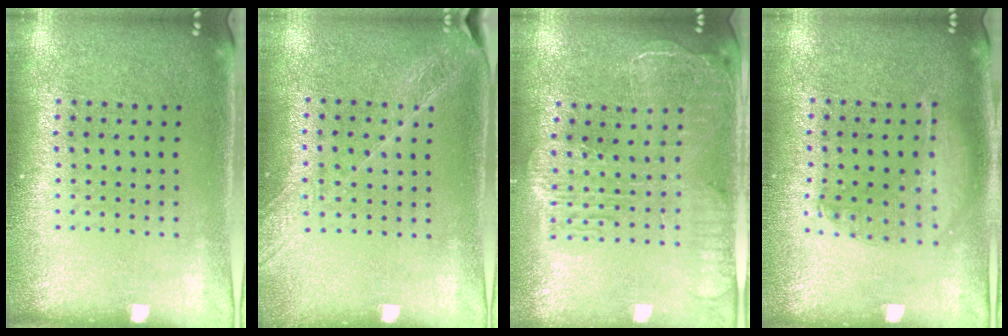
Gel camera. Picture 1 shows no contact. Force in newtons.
{"total": 1.6, "press": 1.5, "slide": 0.4}
{"total": 2.4, "press": 2.1, "slide": 1.2}
{"total": 1.3, "press": 1.3, "slide": 0.4}